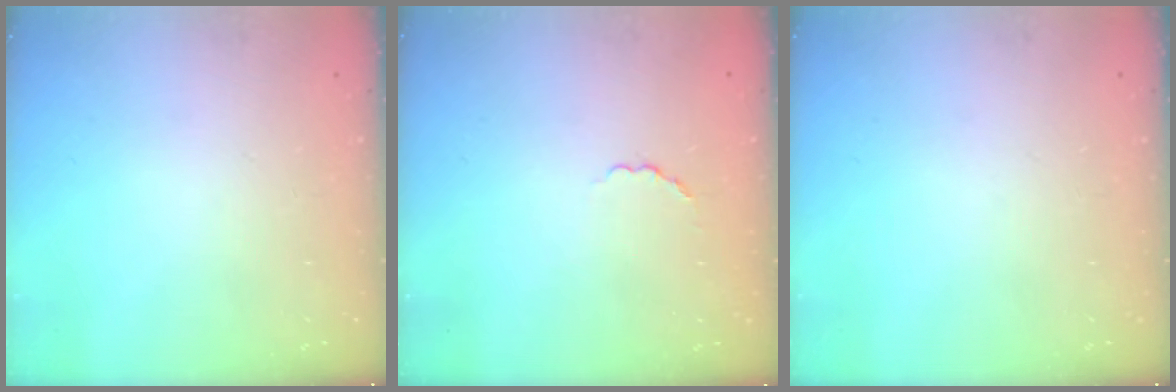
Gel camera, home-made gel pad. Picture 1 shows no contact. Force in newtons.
{"total": 2.4, "press": 2.2, "slide": 1.0}
{"total": 0.0}